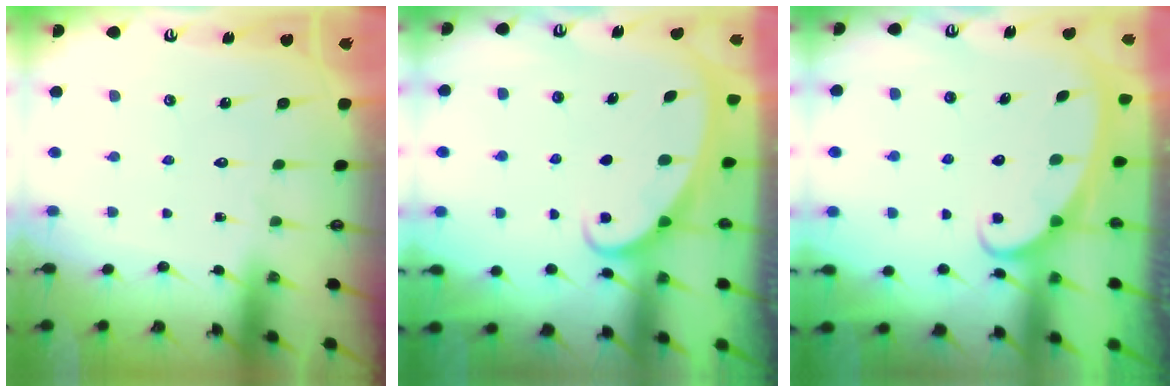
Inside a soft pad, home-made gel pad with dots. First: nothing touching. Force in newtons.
{"total": 2.2, "press": 2.2, "slide": 0.1}
{"total": 2.6, "press": 2.6, "slide": 0.3}